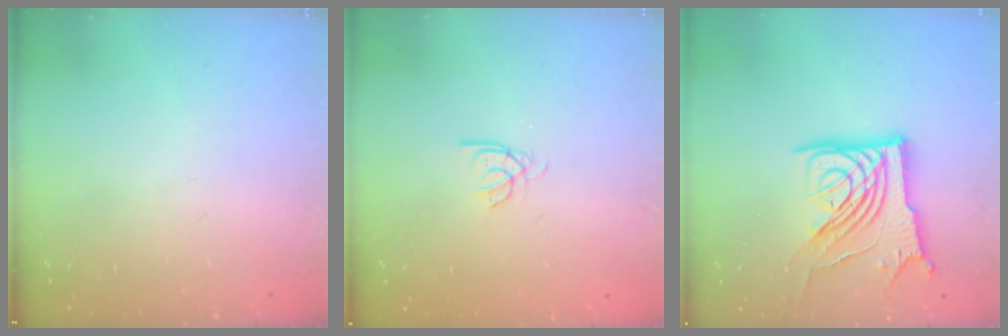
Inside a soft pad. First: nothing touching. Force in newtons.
{"total": 2.0, "press": 1.9, "slide": 0.4}
{"total": 14.5, "press": 14.4, "slide": 1.2}